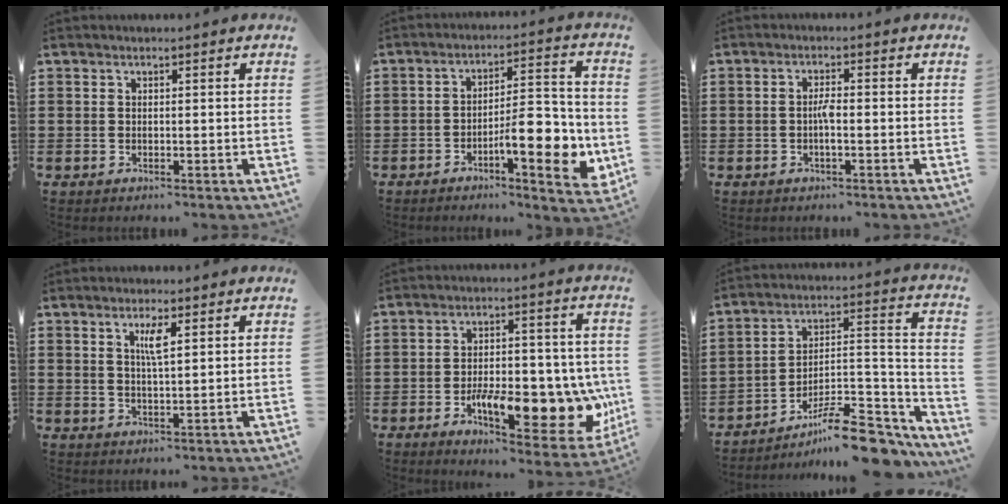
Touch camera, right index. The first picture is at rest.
{"total": 9.9, "force": [-3.6, 3.0, 8.8], "torque": [-0.121, -0.003, -0.062]}
{"total": 2.5, "force": [-0.5, 0.5, 2.4], "torque": [-0.053, -0.002, -0.013]}
{"total": 3.0, "force": [1.3, 0.5, 2.7], "torque": [-0.049, -0.001, 0.018]}
{"total": 14.9, "force": [-4.0, 6.7, 12.7], "torque": [-0.189, -0.007, -0.055]}
{"total": 11.7, "force": [-9.1, 2.9, 6.7], "torque": [-0.096, 0.035, -0.165]}